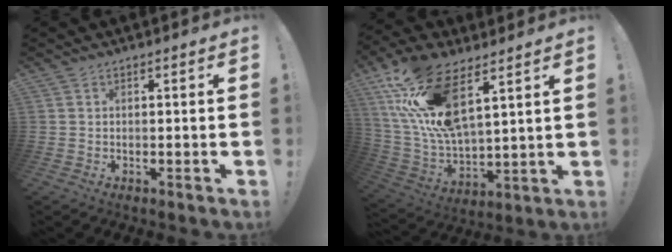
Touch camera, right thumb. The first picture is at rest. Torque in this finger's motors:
{"motor_torque": [2.33, 2.68, 2.25, 0.52, 0.62]}